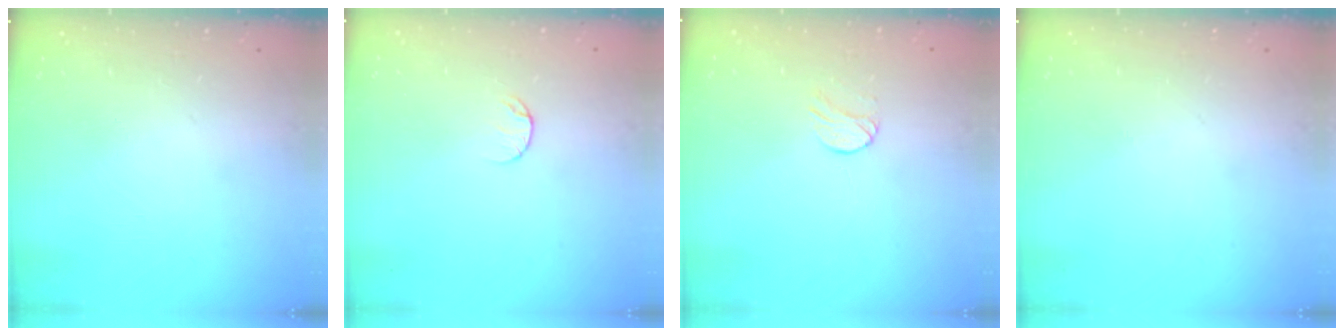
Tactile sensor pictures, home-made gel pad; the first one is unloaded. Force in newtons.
{"total": 5.9, "press": 5.9, "slide": 0.6}
{"total": 6.2, "press": 6.2, "slide": 0.5}
{"total": 0.0}